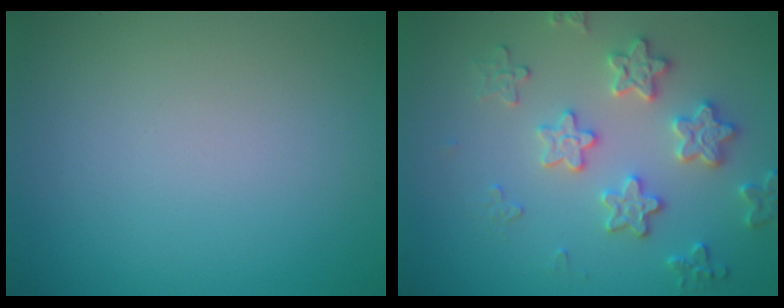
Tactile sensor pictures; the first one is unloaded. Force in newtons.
{"total": 3.7, "press": 3.7, "slide": 0.3}